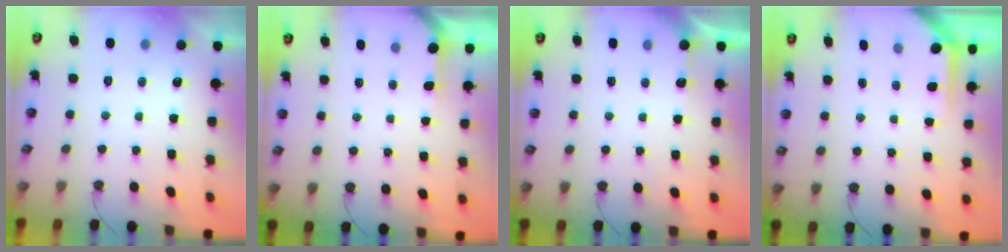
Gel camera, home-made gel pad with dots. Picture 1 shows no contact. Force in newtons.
{"total": 1.2, "press": 1.2, "slide": 0.2}
{"total": 2.7, "press": 2.7, "slide": 0.2}
{"total": 3.9, "press": 3.8, "slide": 0.2}